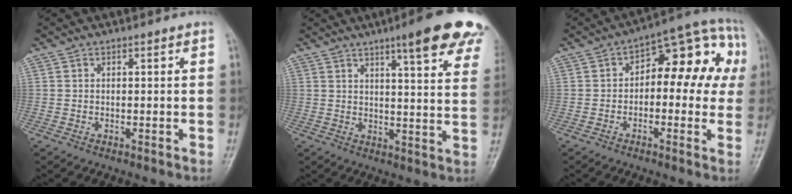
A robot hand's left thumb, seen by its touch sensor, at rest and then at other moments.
{"total": 17.8, "force": [11.5, 3.3, 13.2], "torque": [-0.143, -0.041, 0.133]}
{"total": 15.3, "force": [1.5, 8.4, 12.7], "torque": [-0.110, 0.052, 0.011]}